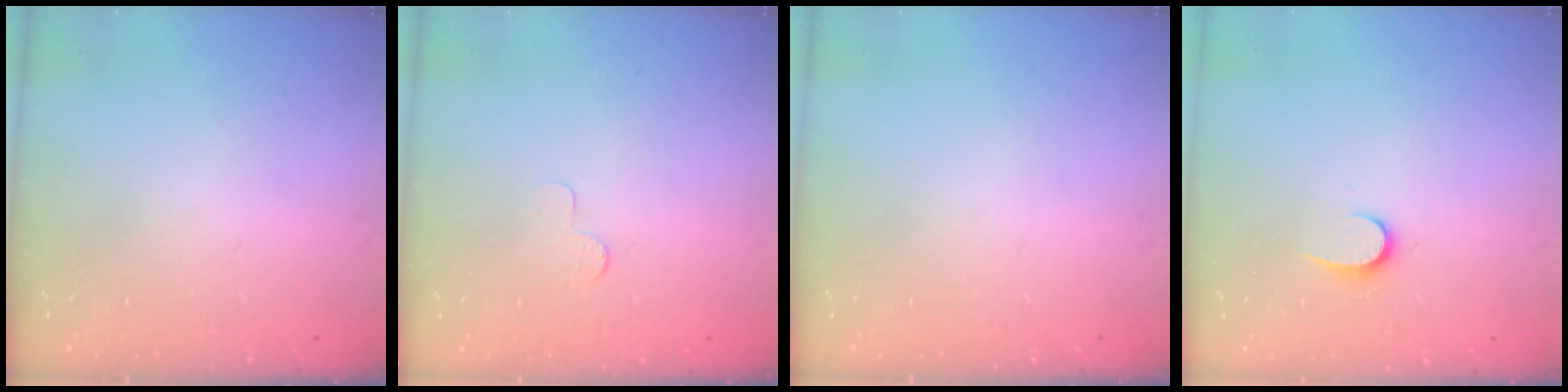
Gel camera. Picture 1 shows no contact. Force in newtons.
{"total": 2.5, "press": 2.5, "slide": 0.2}
{"total": 0.0}
{"total": 5.6, "press": 5.5, "slide": 0.6}